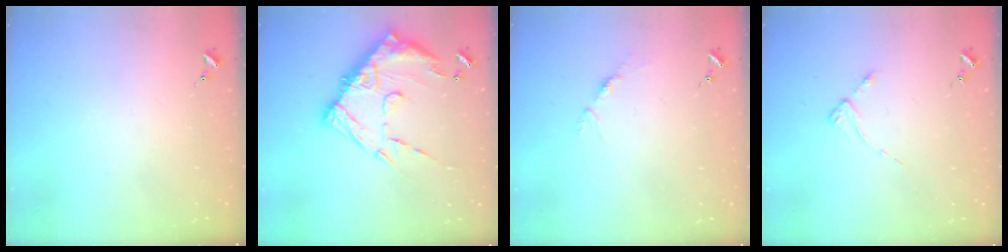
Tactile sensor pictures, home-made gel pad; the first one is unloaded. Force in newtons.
{"total": 17.5, "press": 17.4, "slide": 2.0}
{"total": 4.0, "press": 3.9, "slide": 0.5}
{"total": 2.8, "press": 2.8, "slide": 0.3}